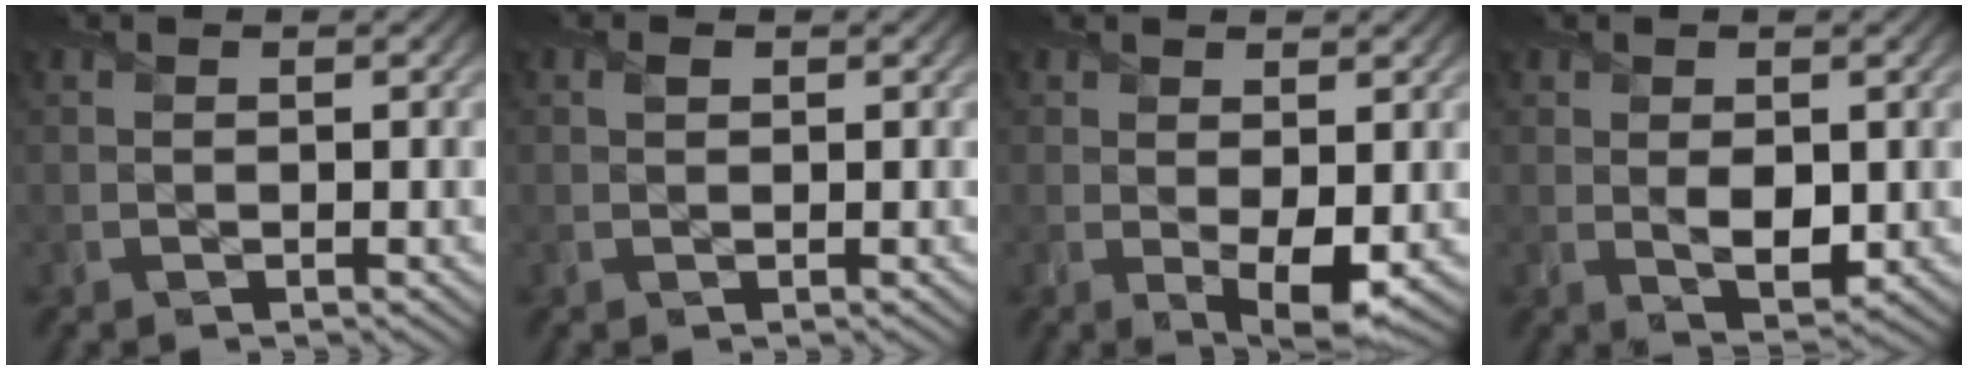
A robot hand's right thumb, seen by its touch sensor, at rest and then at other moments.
{"total": 0.8, "force": [0.4, 0.5, 0.4], "torque": [-0.010, -0.001, 0.005]}
{"total": 3.5, "force": [0.2, 1.6, 3.1], "torque": [-0.056, -0.012, 0.006]}
{"total": 3.4, "force": [0.4, 2.2, 2.5], "torque": [-0.050, -0.010, 0.012]}